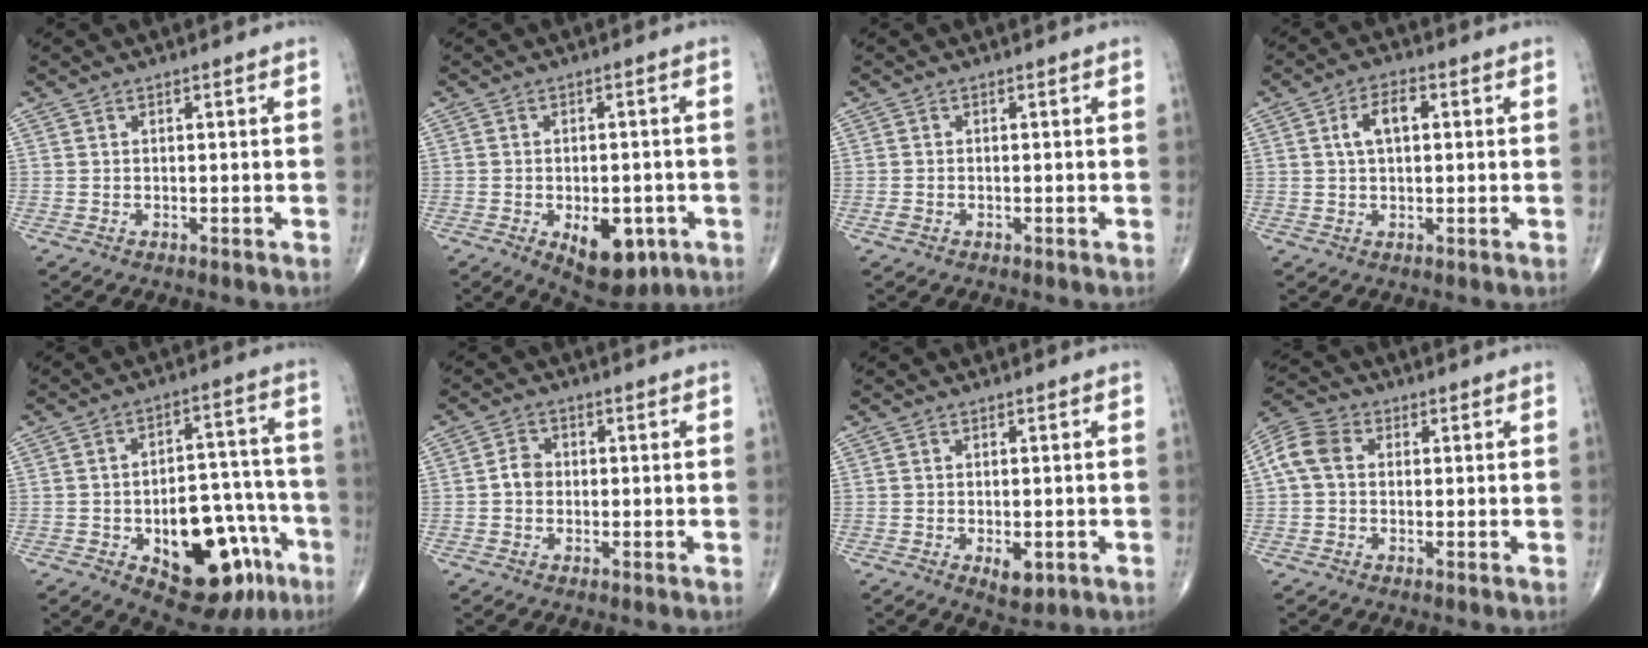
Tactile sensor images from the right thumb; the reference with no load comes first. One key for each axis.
{"total": 10.2, "fx": -3.9, "fy": 5.6, "fz": 7.6, "tx": -0.083, "ty": 0.005, "tz": -0.042}
{"total": 1.0, "fx": -0.5, "fy": 0.7, "fz": 0.5, "tx": -0.014, "ty": 0.002, "tz": -0.010}
{"total": 5.4, "fx": 1.1, "fy": 2.8, "fz": 4.4, "tx": -0.084, "ty": 0.013, "tz": 0.016}
{"total": 19.9, "fx": -8.2, "fy": 10.6, "fz": 14.7, "tx": -0.159, "ty": 0.058, "tz": -0.098}
{"total": 3.0, "fx": -0.3, "fy": 2.6, "fz": 1.6, "tx": -0.020, "ty": 0.011, "tz": -0.012}
{"total": 3.7, "fx": -1.1, "fy": 1.9, "fz": 2.9, "tx": -0.036, "ty": -0.005, "tz": -0.011}
{"total": 6.7, "fx": 0.7, "fy": 5.1, "fz": 4.4, "tx": -0.092, "ty": 0.023, "tz": 0.006}